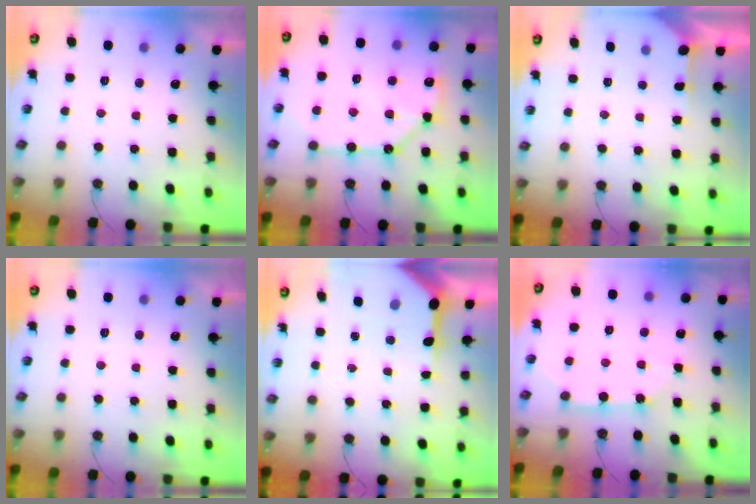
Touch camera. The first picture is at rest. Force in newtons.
{"total": 13.6, "press": 13.5, "slide": 1.3}
{"total": 1.5, "press": 1.5, "slide": 0.2}
{"total": 0.0}
{"total": 8.6, "press": 8.5, "slide": 1.0}
{"total": 8.6, "press": 8.6, "slide": 0.3}